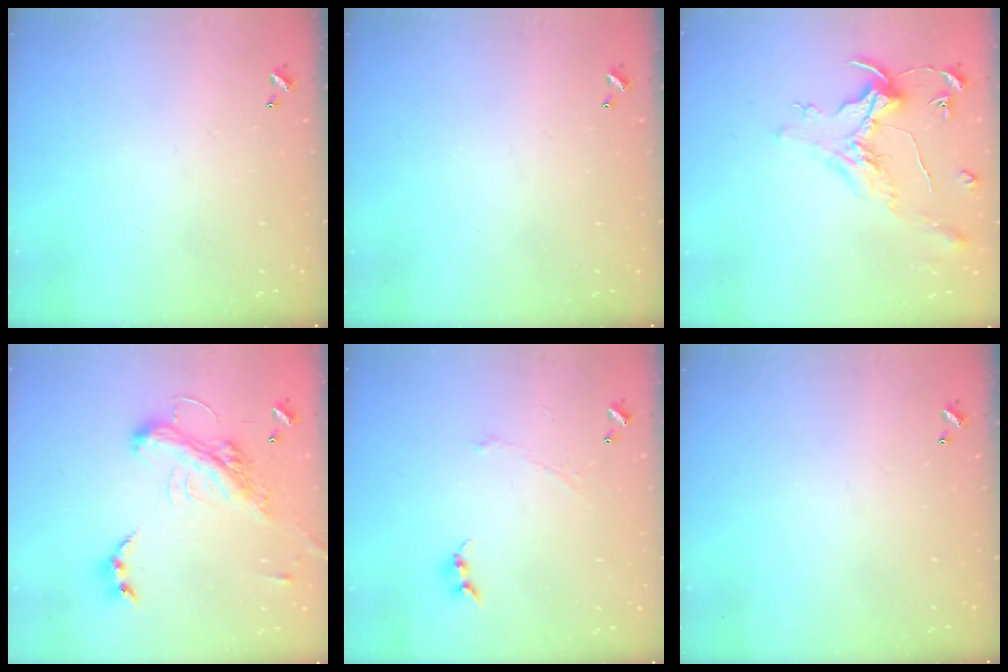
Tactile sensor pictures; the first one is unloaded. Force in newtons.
{"total": 0.0}
{"total": 1.6, "press": 1.4, "slide": 0.7}
{"total": 6.2, "press": 6.0, "slide": 1.6}
{"total": 0.0}
{"total": 0.0}